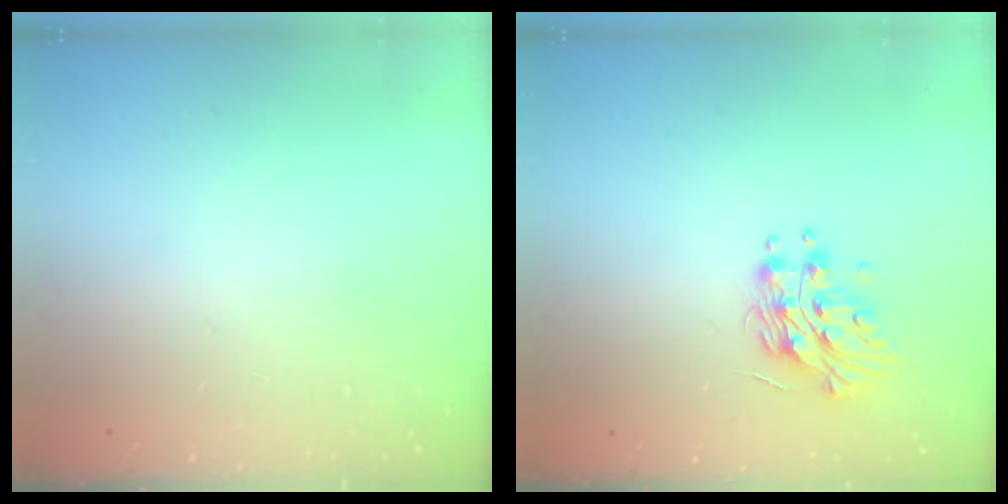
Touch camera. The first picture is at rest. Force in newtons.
{"total": 11.6, "press": 11.6, "slide": 0.0}